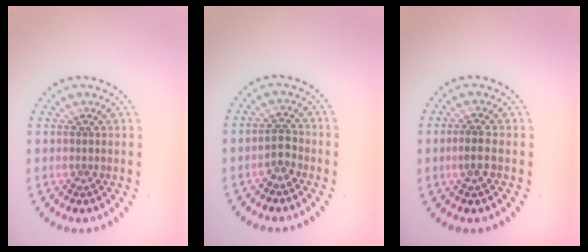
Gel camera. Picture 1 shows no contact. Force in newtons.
{"total": 1.7, "press": 1.6, "slide": 0.5}
{"total": 1.8, "press": 1.7, "slide": 0.5}